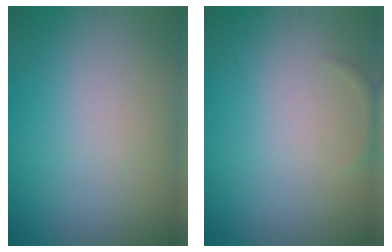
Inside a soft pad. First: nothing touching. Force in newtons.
{"total": 0.6, "press": 0.6, "slide": 0.1}